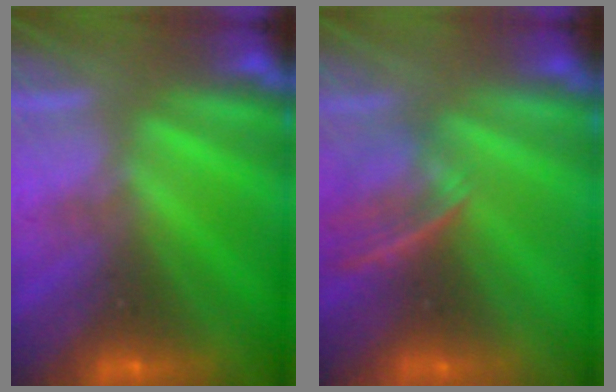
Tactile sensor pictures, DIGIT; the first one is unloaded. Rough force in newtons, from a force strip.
{"total": 6.9}